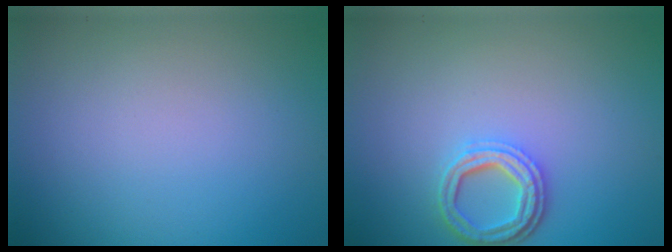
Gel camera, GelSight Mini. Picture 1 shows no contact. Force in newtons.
{"total": 3.6, "press": 2.9, "slide": 2.1}